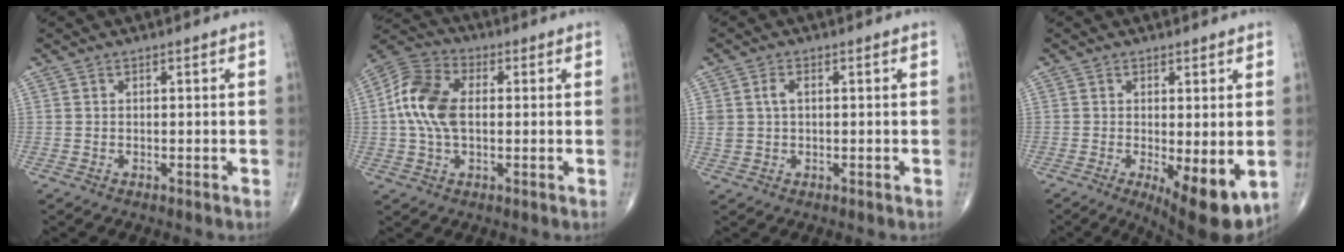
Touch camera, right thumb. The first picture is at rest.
{"total": 11.6, "force": [0.6, 7.0, 9.3], "torque": [-0.194, 0.022, 0.004]}
{"total": 3.1, "force": [0.6, 2.0, 2.3], "torque": [-0.052, 0.005, 0.015]}
{"total": 10.0, "force": [-2.4, 3.3, 9.1], "torque": [-0.126, -0.025, -0.027]}